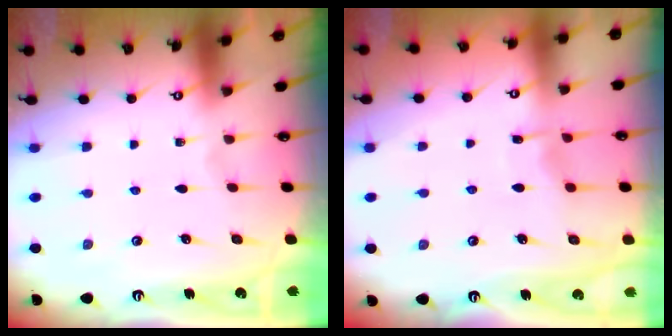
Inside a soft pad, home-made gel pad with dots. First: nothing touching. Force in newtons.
{"total": 5.2, "press": 5.1, "slide": 0.6}